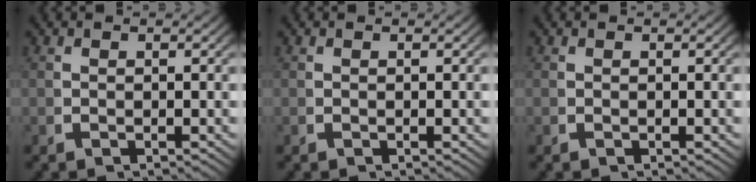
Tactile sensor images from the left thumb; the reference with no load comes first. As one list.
[{"total": 0.0}, {"total": 0.0}]